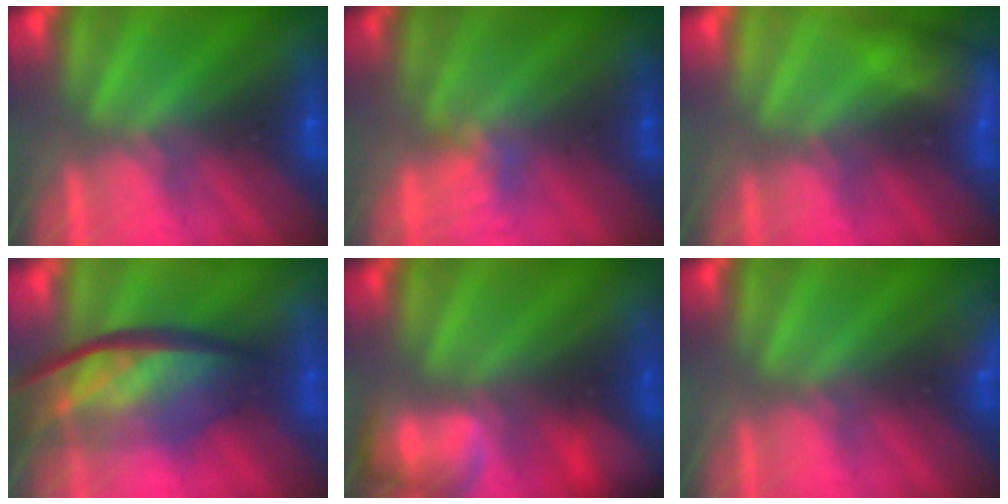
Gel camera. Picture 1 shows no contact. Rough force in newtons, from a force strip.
{"total": 2.3}
{"total": 3.5}
{"total": 9.3}
{"total": 7.8}
{"total": 2.9}